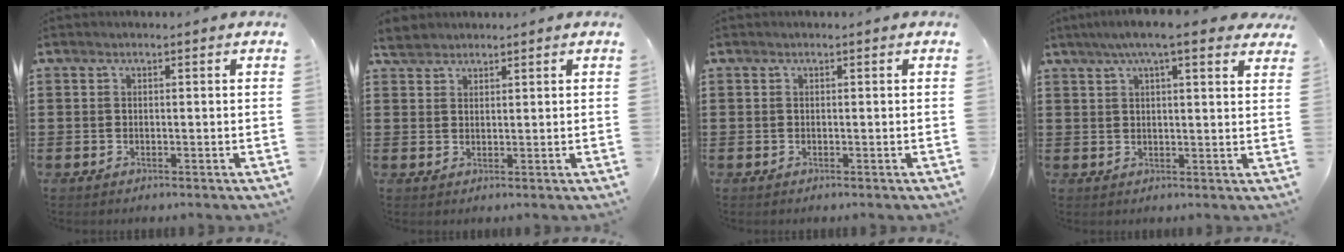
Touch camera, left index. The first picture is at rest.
{"total": 2.3, "force": [2.0, 0.9, 0.4], "torque": [-0.015, 0.006, 0.040]}
{"total": 0.0}
{"total": 6.4, "force": [4.7, 0.7, 4.3], "torque": [-0.089, -0.003, 0.079]}